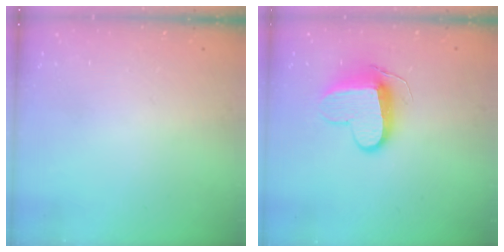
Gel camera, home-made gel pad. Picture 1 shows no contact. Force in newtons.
{"total": 10.3, "press": 10.2, "slide": 0.5}